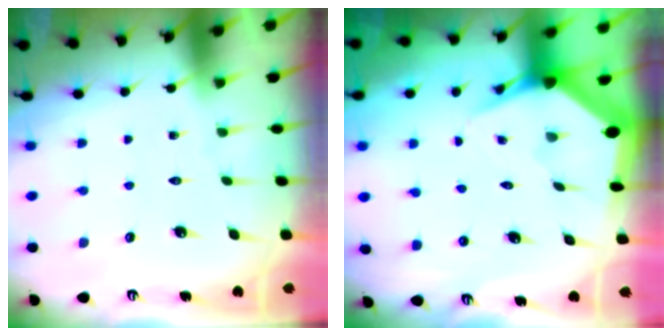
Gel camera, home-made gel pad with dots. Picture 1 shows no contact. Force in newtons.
{"total": 3.8, "press": 3.8, "slide": 0.5}